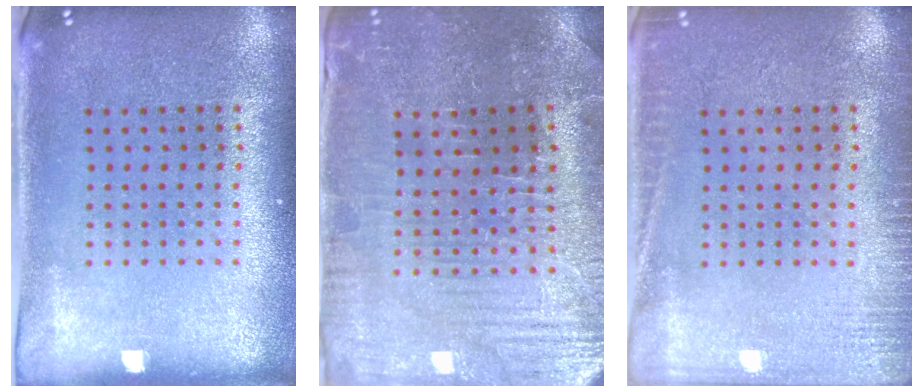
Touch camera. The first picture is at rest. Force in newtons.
{"total": 1.8, "press": 1.8, "slide": 0.3}
{"total": 2.4, "press": 2.4, "slide": 0.4}